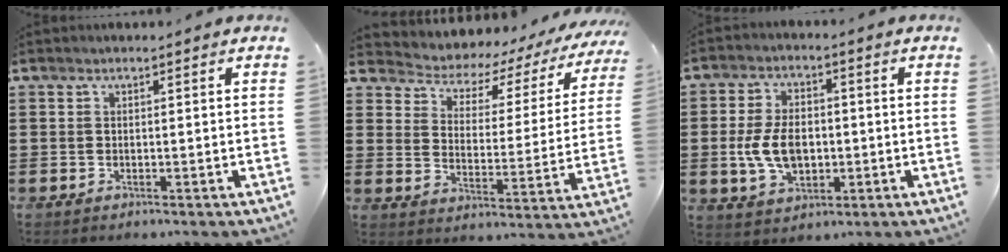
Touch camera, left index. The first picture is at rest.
{"total": 3.6, "force": [3.2, 1.5, 0.7], "torque": [-0.040, -0.032, 0.043]}
{"total": 7.8, "force": [-0.8, 4.9, 6.1], "torque": [-0.130, 0.002, -0.019]}